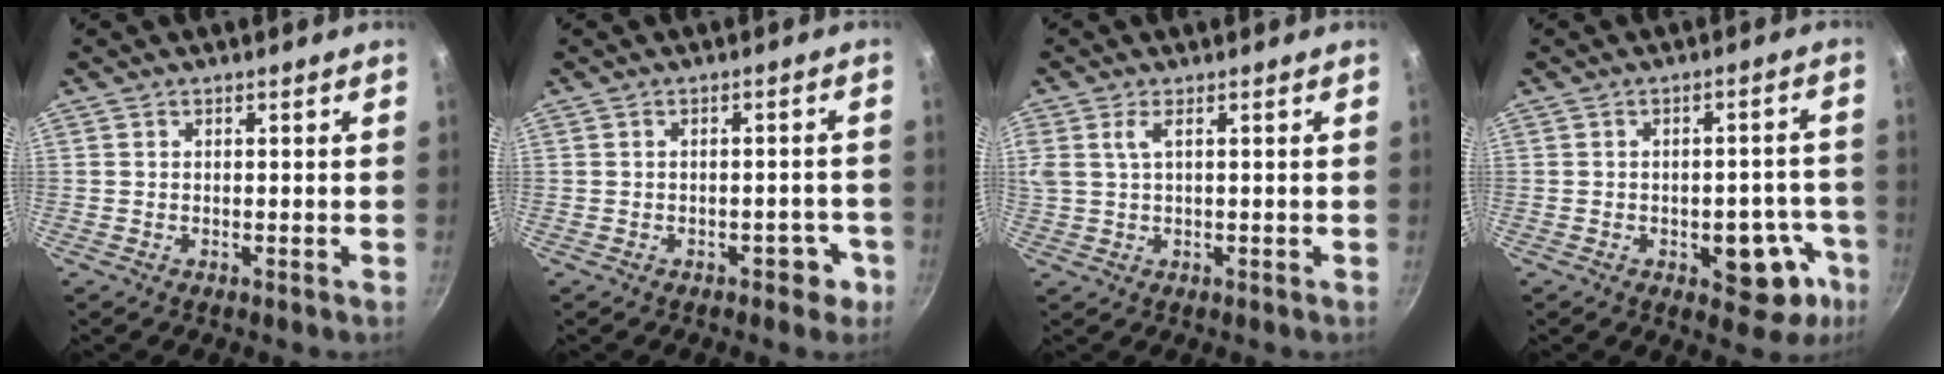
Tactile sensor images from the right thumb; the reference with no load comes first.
{"total": 3.5, "force": [-1.7, 2.2, 2.1], "torque": [-0.007, 0.026, -0.010]}
{"total": 5.0, "force": [1.7, 2.2, 4.1], "torque": [-0.086, 0.004, 0.035]}
{"total": 10.9, "force": [-4.3, 6.1, 8.0], "torque": [-0.037, 0.030, -0.050]}